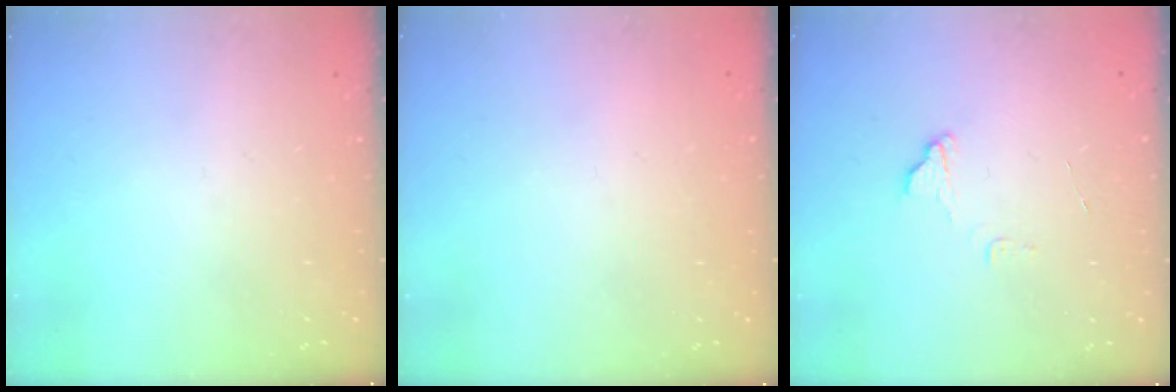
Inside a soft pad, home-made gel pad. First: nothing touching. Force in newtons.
{"total": 2.2, "press": 2.2, "slide": 0.1}
{"total": 7.1, "press": 7.1, "slide": 0.5}